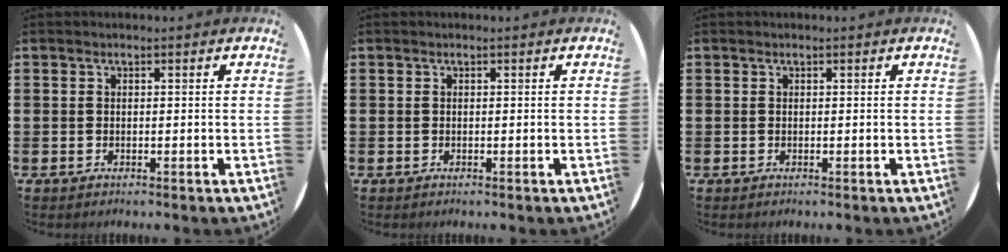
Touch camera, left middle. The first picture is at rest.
{"total": 0.0}
{"total": 0.0}